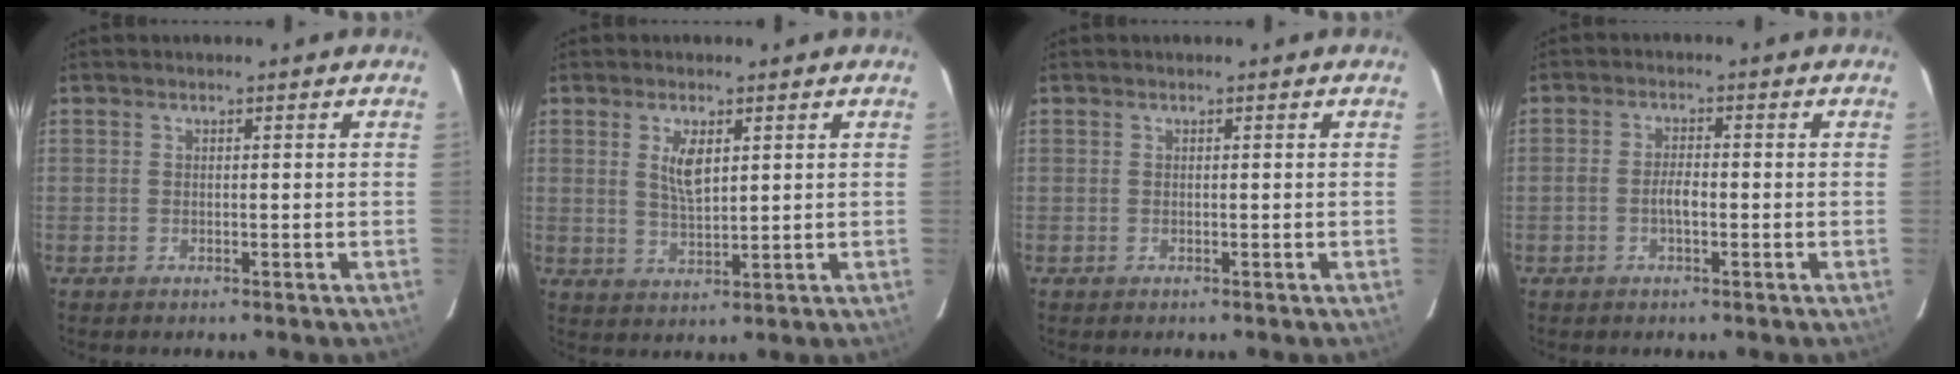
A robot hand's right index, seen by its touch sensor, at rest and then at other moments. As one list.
[{"total": 5.0, "force": [1.8, 2.1, 4.2], "torque": [-0.075, -0.001, 0.037]}, {"total": 0.0}, {"total": 2.8, "force": [-0.9, 1.1, 2.4], "torque": [-0.050, 0.004, -0.018]}]